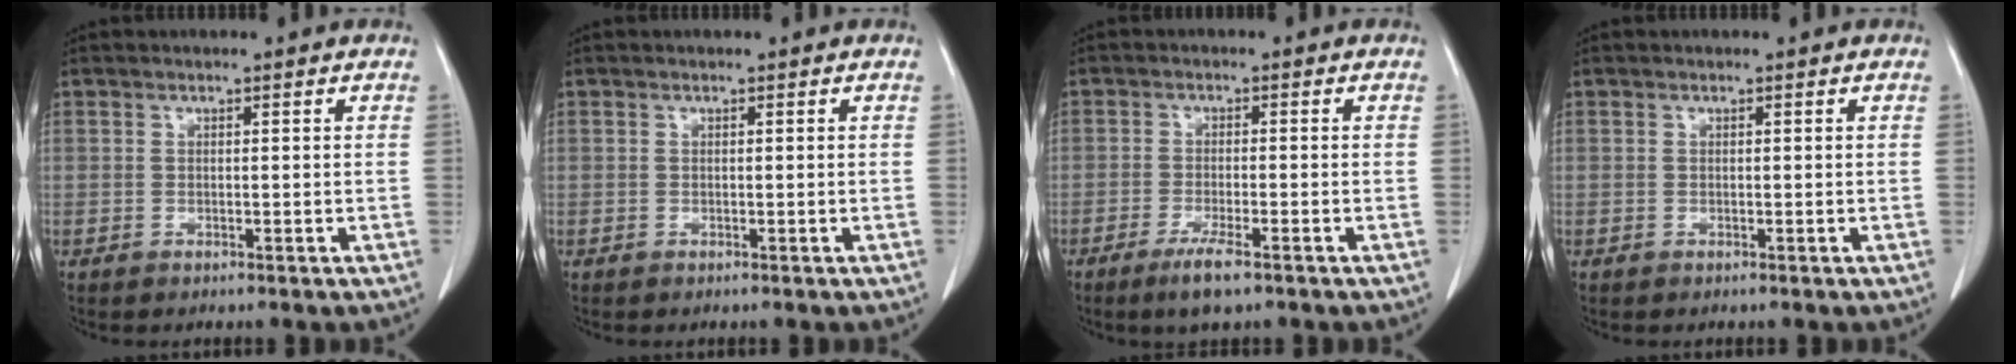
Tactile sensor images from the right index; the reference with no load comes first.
{"total": 0.0}
{"total": 4.5, "force": [-3.0, 0.5, 3.4], "torque": [-0.068, -0.010, -0.052]}
{"total": 0.0}